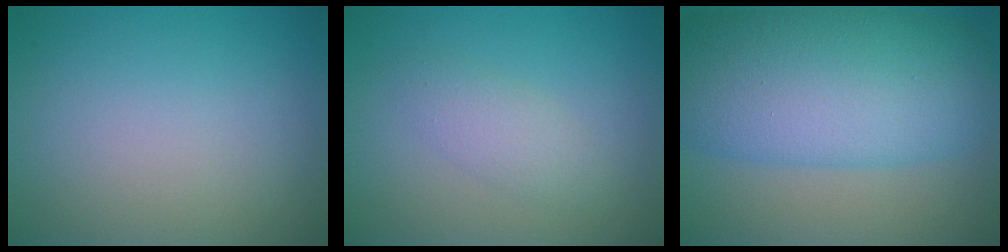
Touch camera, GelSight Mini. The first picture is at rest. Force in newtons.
{"total": 2.7, "press": 2.7, "slide": 0.2}
{"total": 12.0, "press": 12.0, "slide": 0.2}